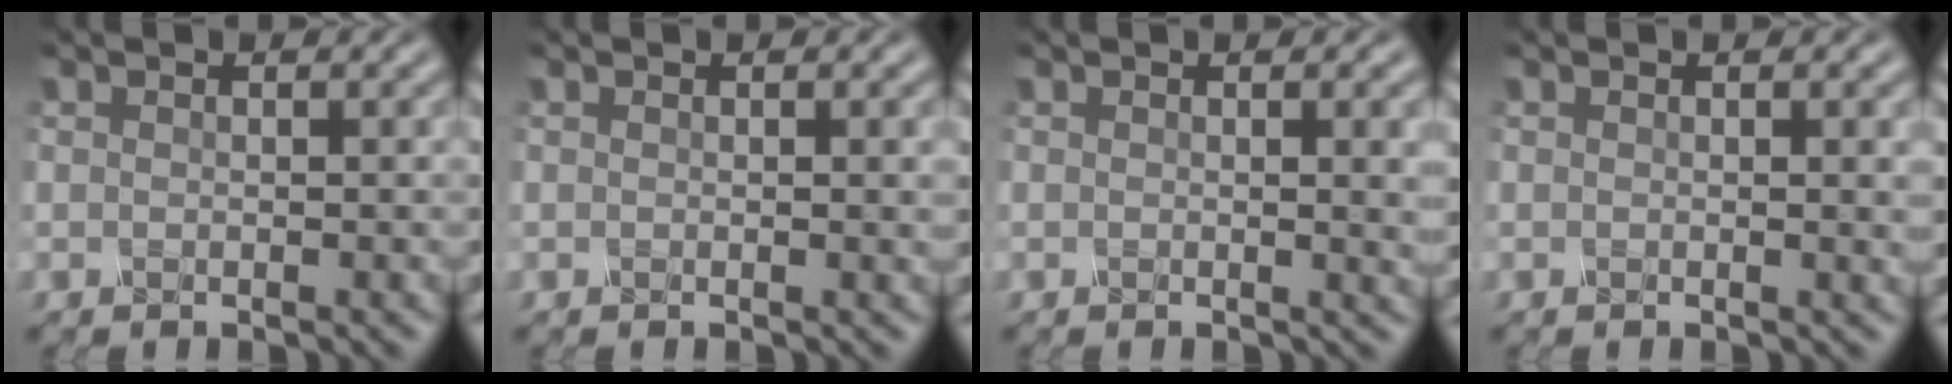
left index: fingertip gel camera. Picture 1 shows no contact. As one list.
[{"total": 1.1, "force": [0.2, 0.2, 1.0], "torque": [-0.009, 0.001, 0.001]}, {"total": 3.6, "force": [0.4, 1.2, 3.4], "torque": [-0.027, 0.004, 0.004]}, {"total": 1.9, "force": [0.2, 0.5, 1.8], "torque": [-0.015, 0.001, -0.001]}]